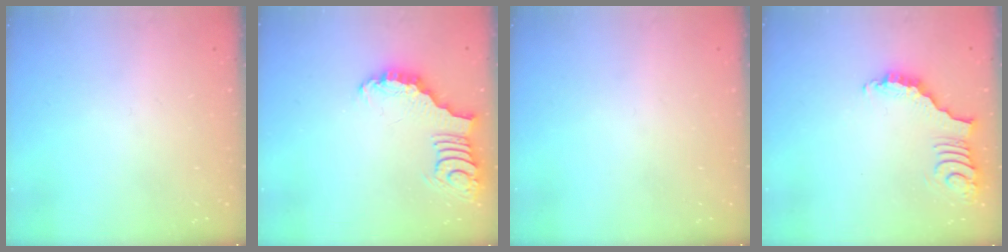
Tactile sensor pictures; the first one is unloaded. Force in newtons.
{"total": 3.5, "press": 3.5, "slide": 0.4}
{"total": 0.0}
{"total": 3.6, "press": 3.6, "slide": 0.7}